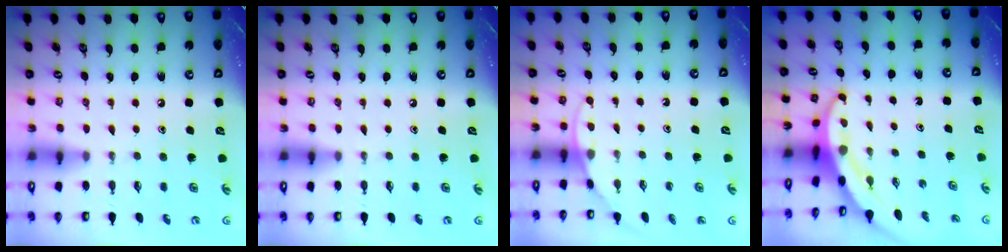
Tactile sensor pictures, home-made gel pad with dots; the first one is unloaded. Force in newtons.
{"total": 0.0}
{"total": 6.4, "press": 6.4, "slide": 0.3}
{"total": 4.0, "press": 3.9, "slide": 0.5}